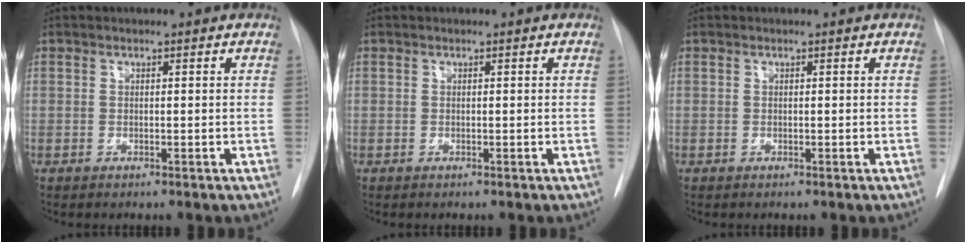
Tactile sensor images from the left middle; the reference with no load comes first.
{"total": 0.0}
{"total": 0.0}